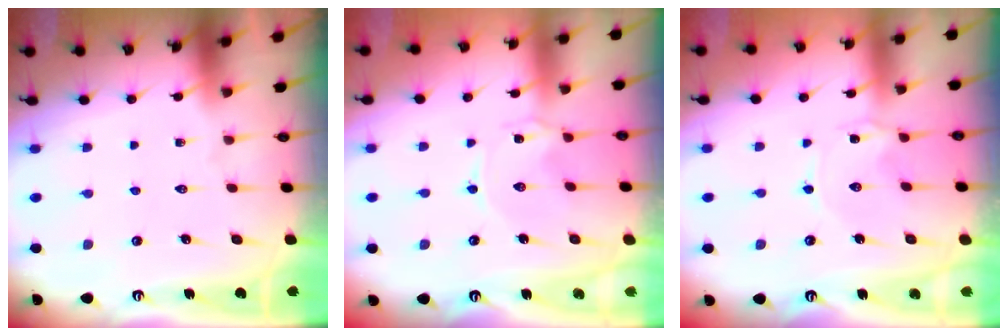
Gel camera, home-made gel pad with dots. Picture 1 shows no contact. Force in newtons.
{"total": 0.0}
{"total": 2.0, "press": 2.0, "slide": 0.2}